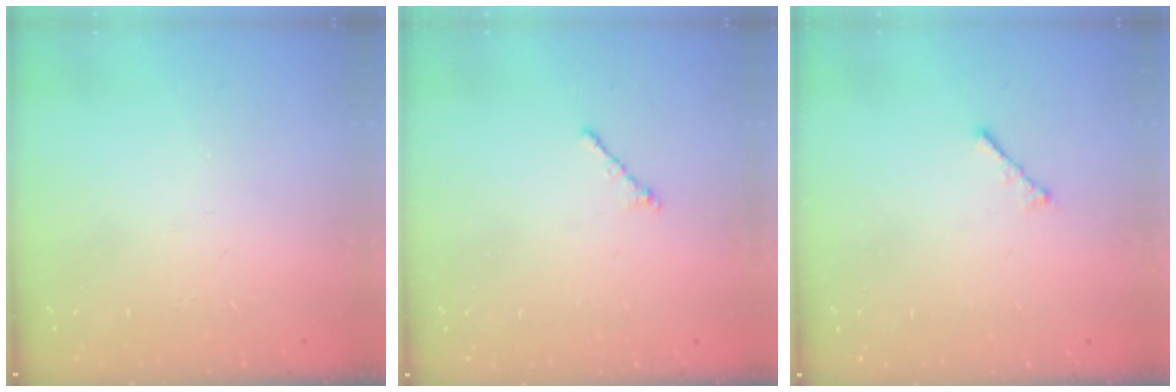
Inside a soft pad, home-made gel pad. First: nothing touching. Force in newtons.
{"total": 0.9, "press": 0.7, "slide": 0.5}
{"total": 1.7, "press": 1.6, "slide": 0.5}